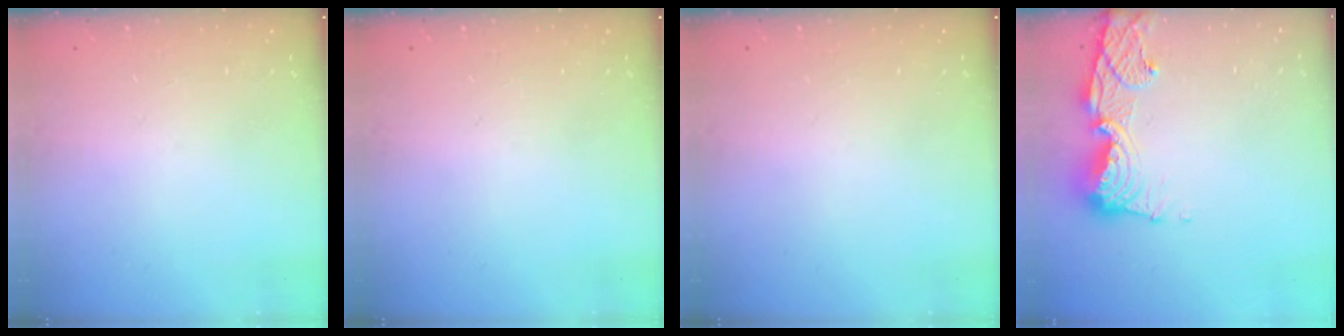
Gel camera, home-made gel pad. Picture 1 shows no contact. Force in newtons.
{"total": 0.0}
{"total": 0.0}
{"total": 13.3, "press": 13.2, "slide": 1.6}